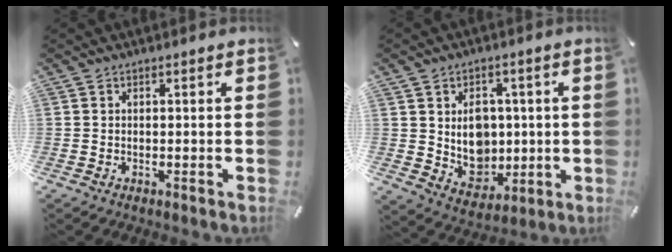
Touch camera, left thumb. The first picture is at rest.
{"total": 9.7, "force": [1.8, 8.6, 4.1], "torque": [-0.043, -0.015, 0.042]}